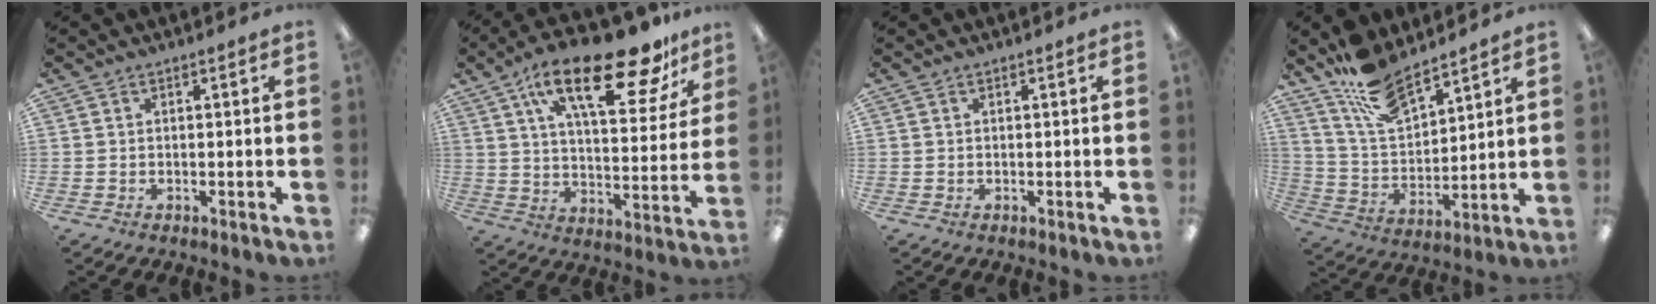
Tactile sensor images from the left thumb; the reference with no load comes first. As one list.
[{"total": 23.1, "force": [14.8, 8.0, 15.9], "torque": [-0.245, -0.079, 0.238]}, {"total": 0.0}, {"total": 13.5, "force": [10.8, 5.2, 6.1], "torque": [-0.132, -0.057, 0.202]}]